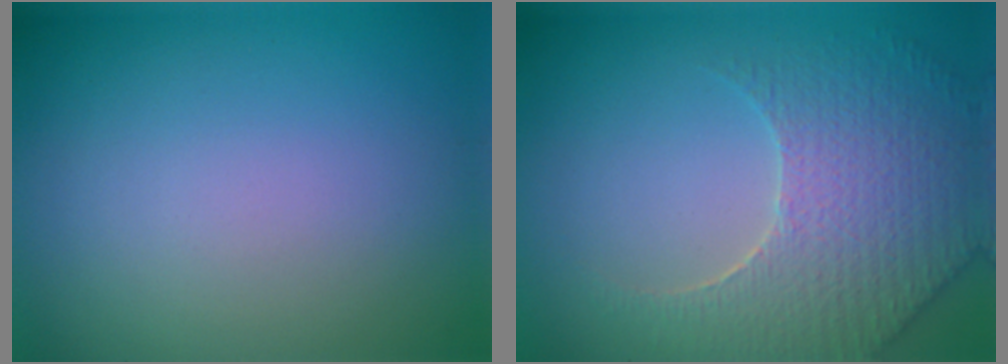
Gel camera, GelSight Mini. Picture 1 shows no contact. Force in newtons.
{"total": 5.1, "press": 4.7, "slide": 2.0}